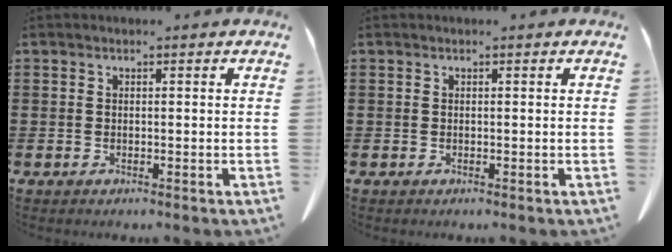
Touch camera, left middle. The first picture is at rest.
{"total": 0.0}